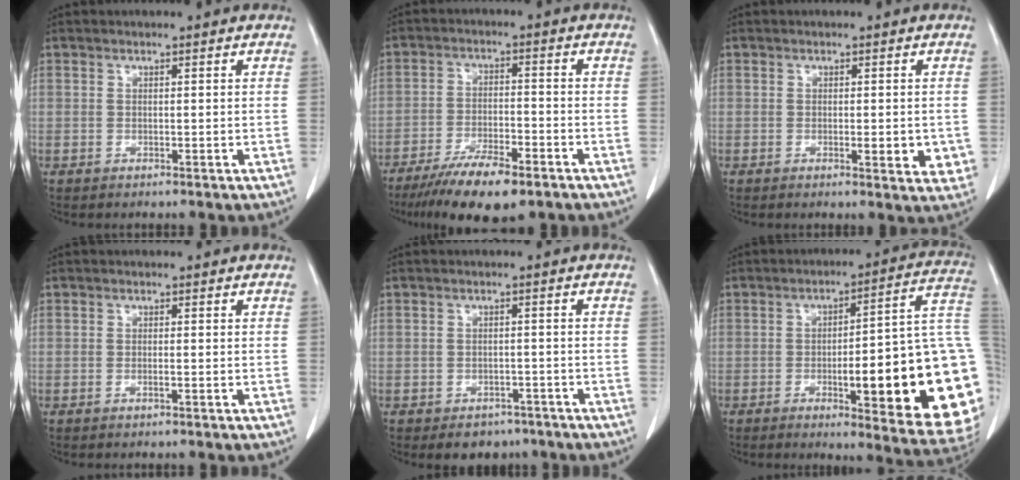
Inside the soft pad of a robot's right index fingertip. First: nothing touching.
{"total": 11.0, "force": [-7.9, 2.3, 7.3], "torque": [-0.122, -0.022, -0.130]}
{"total": 4.1, "force": [-0.8, 1.3, 3.7], "torque": [-0.038, -0.004, -0.008]}
{"total": 0.5, "force": [-0.2, -0.1, 0.5], "torque": [-0.009, 0.002, -0.002]}
{"total": 4.6, "force": [-3.4, 2.9, 1.1], "torque": [-0.006, 0.008, -0.042]}
{"total": 24.9, "force": [-4.0, 3.4, 24.4], "torque": [-0.228, 0.011, -0.049]}